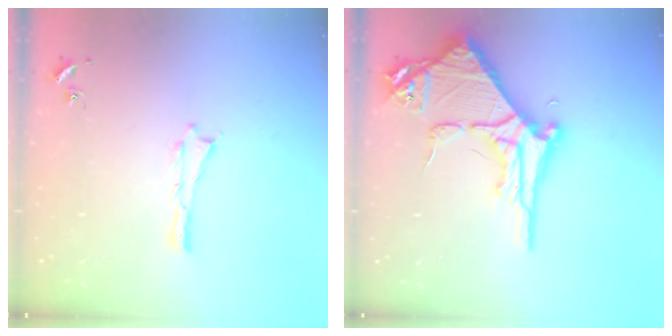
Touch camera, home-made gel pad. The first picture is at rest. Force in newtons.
{"total": 9.3, "press": 9.3, "slide": 0.9}